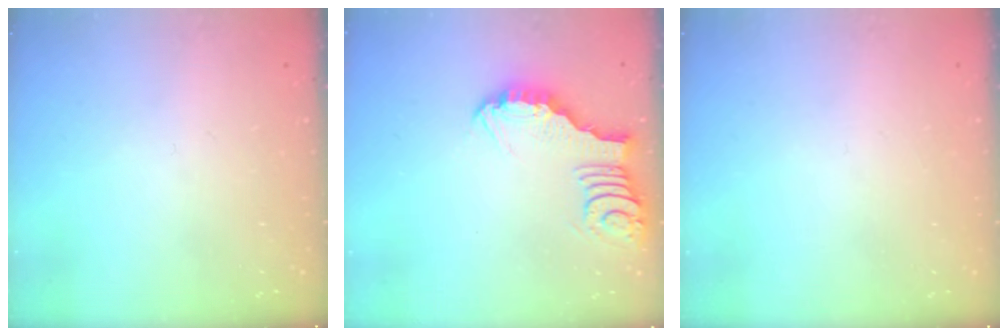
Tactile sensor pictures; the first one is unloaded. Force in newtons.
{"total": 4.3, "press": 4.3, "slide": 0.5}
{"total": 0.0}